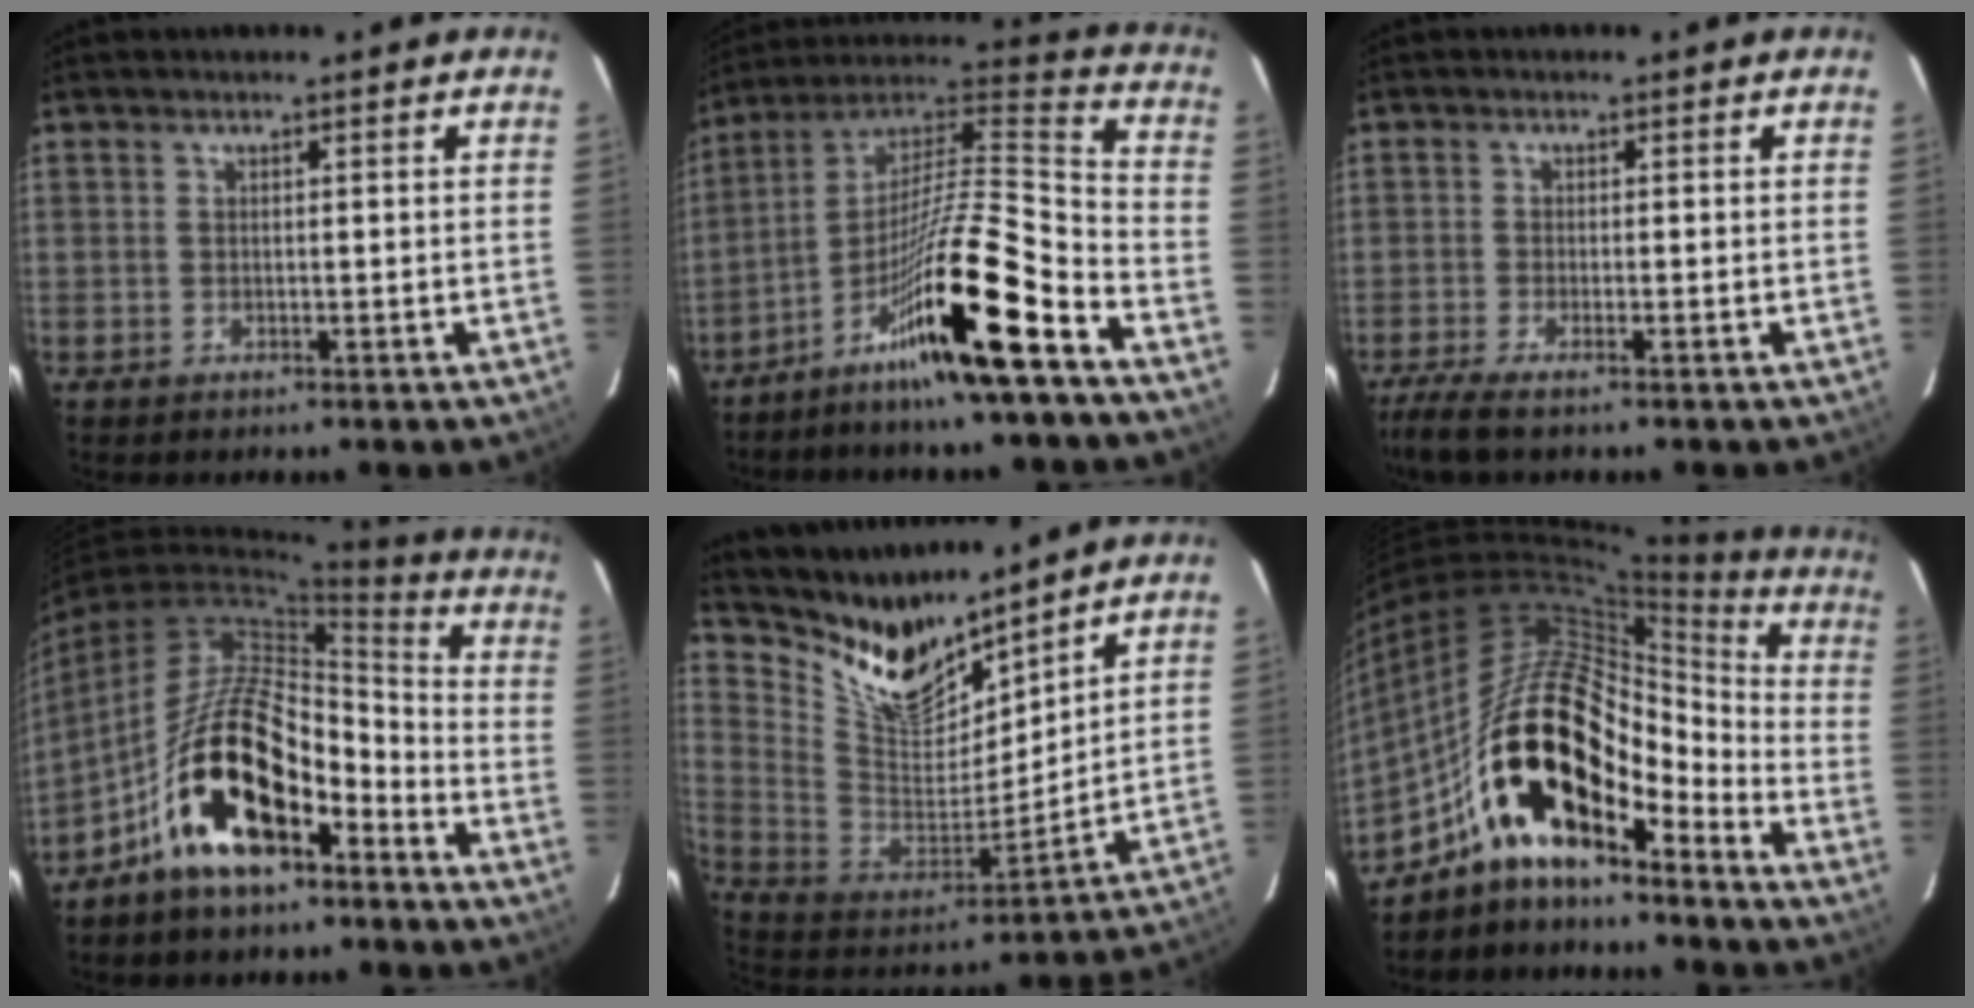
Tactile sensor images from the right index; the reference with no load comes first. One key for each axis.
{"total": 19.3, "fx": -12.6, "fy": 0.4, "fz": 14.6, "tx": -0.250, "ty": -0.014, "tz": -0.230}
{"total": 5.1, "fx": -3.9, "fy": 0.2, "fz": 3.2, "tx": -0.079, "ty": -0.019, "tz": -0.076}
{"total": 16.1, "fx": -9.4, "fy": 6.8, "fz": 11.1, "tx": -0.197, "ty": 0.020, "tz": -0.164}
{"total": 15.8, "fx": 13.3, "fy": 5.5, "fz": 6.5, "tx": -0.142, "ty": -0.024, "tz": 0.257}
{"total": 20.9, "fx": -11.2, "fy": 8.3, "fz": 15.6, "tx": -0.271, "ty": 0.000, "tz": -0.218}